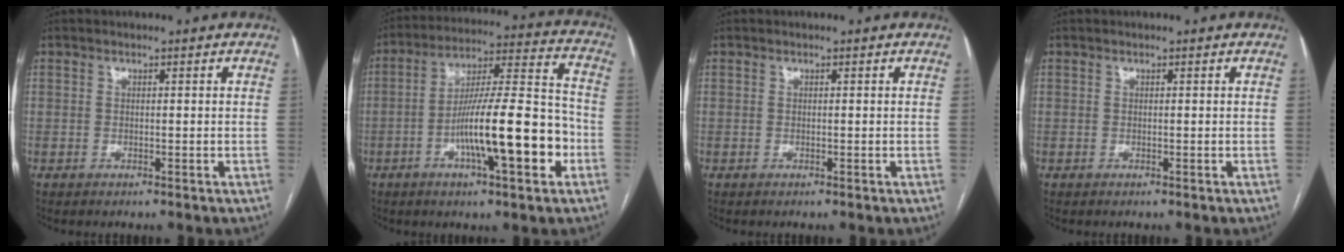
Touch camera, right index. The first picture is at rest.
{"total": 16.7, "force": [-5.4, 2.2, 15.6], "torque": [-0.260, 0.011, -0.084]}
{"total": 0.0}
{"total": 0.0}